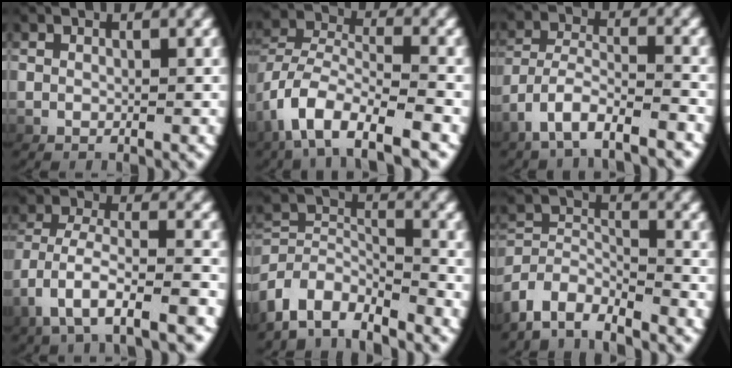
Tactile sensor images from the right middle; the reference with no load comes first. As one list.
[{"total": 4.7, "force": [-2.9, 1.4, 3.4], "torque": [-0.078, -0.010, -0.042]}, {"total": 4.7, "force": [-3.2, 1.9, 2.8], "torque": [-0.075, -0.023, -0.044]}, {"total": 4.3, "force": [-1.9, 1.6, 3.5], "torque": [-0.089, -0.024, -0.015]}, {"total": 6.4, "force": [-3.9, 4.6, 2.1], "torque": [-0.071, -0.039, -0.064]}, {"total": 4.6, "force": [-3.1, 3.2, 1.3], "torque": [-0.065, -0.031, -0.051]}]